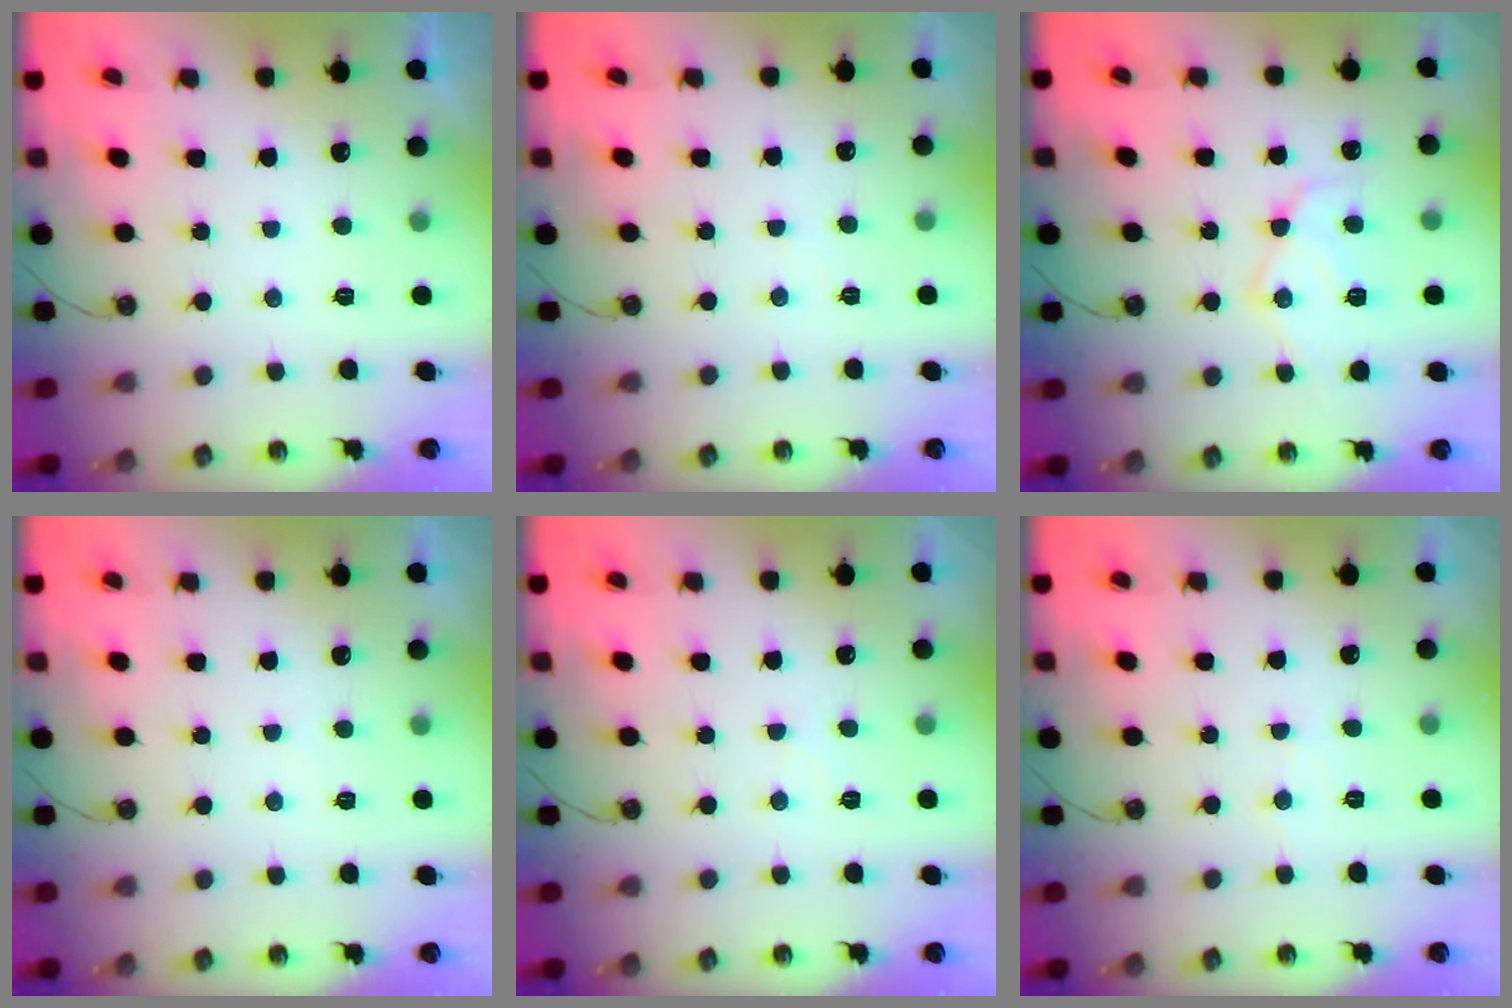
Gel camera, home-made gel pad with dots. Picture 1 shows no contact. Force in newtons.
{"total": 1.9, "press": 1.9, "slide": 0.4}
{"total": 13.7, "press": 13.7, "slide": 1.2}
{"total": 2.6, "press": 2.6, "slide": 0.4}
{"total": 3.6, "press": 3.5, "slide": 0.6}
{"total": 3.5, "press": 3.5, "slide": 0.5}